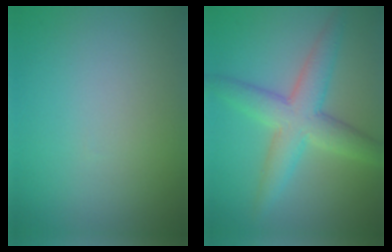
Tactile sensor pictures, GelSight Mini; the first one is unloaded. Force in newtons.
{"total": 5.5, "press": 5.5, "slide": 0.1}